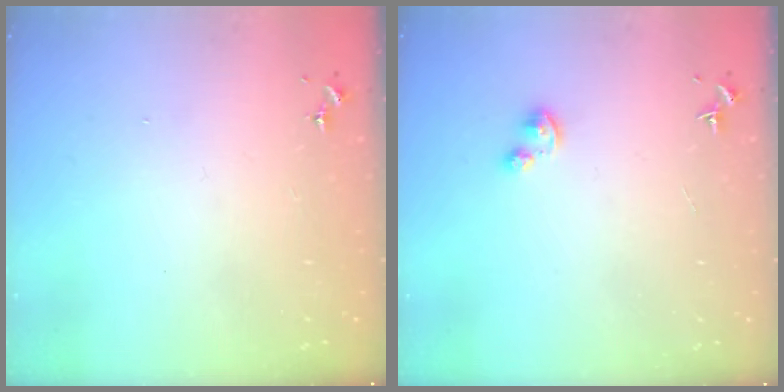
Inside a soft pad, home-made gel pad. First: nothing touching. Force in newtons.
{"total": 3.2, "press": 3.2, "slide": 0.3}